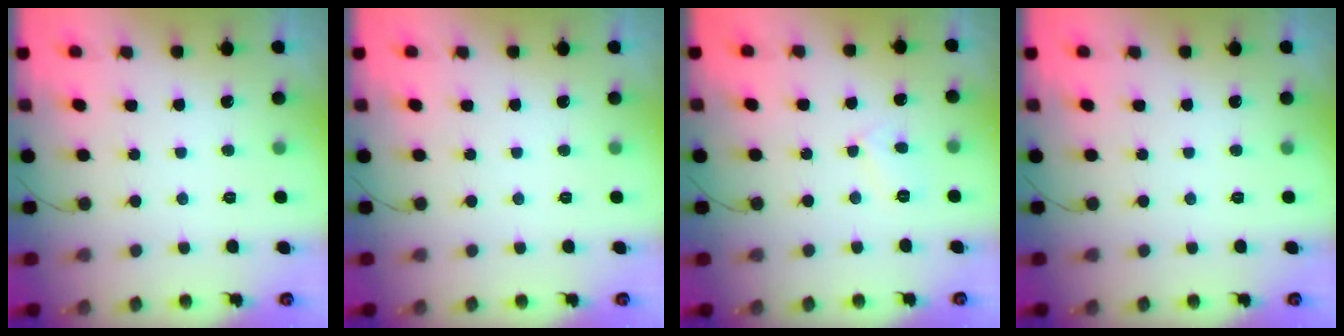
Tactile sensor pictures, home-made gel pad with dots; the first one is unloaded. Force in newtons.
{"total": 0.0}
{"total": 3.7, "press": 3.7, "slide": 0.4}
{"total": 0.0}